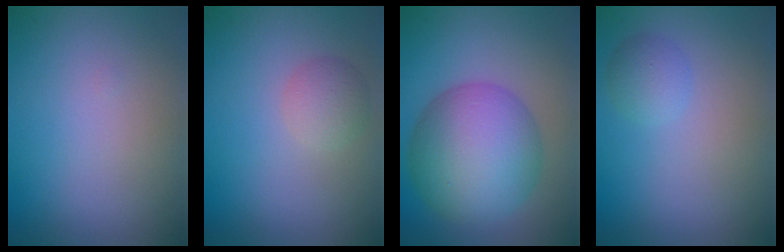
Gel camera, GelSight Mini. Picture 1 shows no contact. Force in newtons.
{"total": 2.2, "press": 2.2, "slide": 0.1}
{"total": 10.6, "press": 10.6, "slide": 0.2}
{"total": 1.7, "press": 1.7, "slide": 0.1}